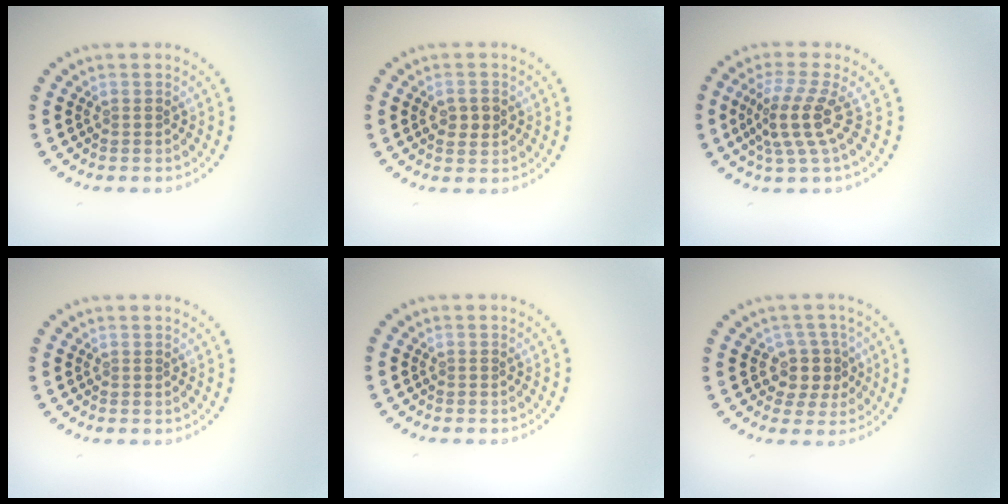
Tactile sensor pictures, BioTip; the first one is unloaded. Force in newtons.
{"total": 1.9, "press": 1.9, "slide": 0.1}
{"total": 3.8, "press": 2.7, "slide": 2.6}
{"total": 0.0}
{"total": 0.0}
{"total": 3.0, "press": 2.4, "slide": 1.7}